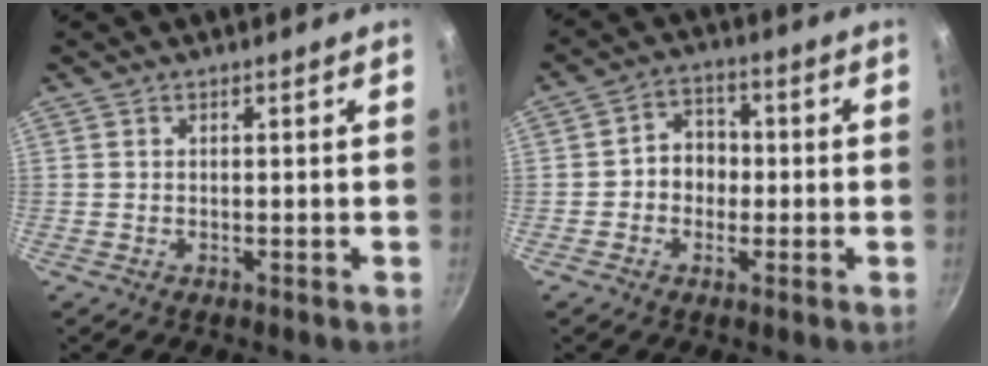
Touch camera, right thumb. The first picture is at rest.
{"total": 6.2, "force": [-0.6, 5.2, 3.2], "torque": [-0.010, 0.018, -0.018]}